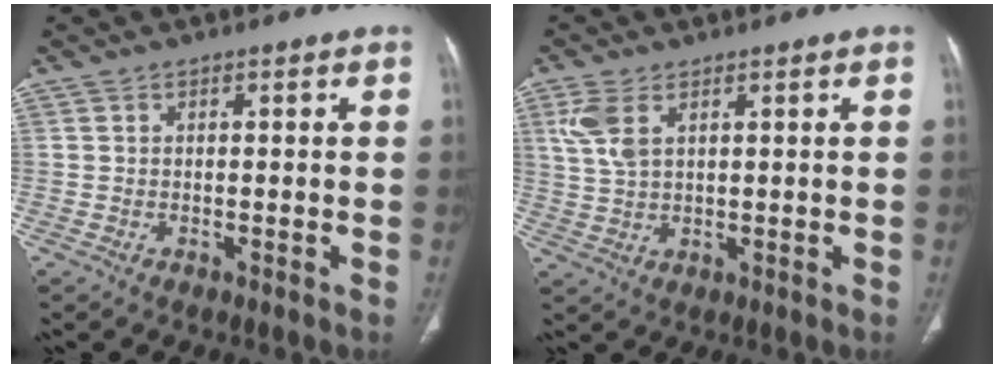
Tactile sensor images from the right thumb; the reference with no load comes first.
{"total": 5.5, "force": [2.4, 2.8, 4.1], "torque": [-0.102, 0.002, 0.058]}